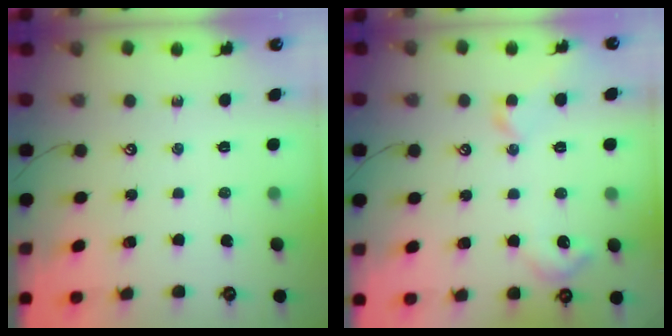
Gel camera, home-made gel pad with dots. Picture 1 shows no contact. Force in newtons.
{"total": 5.0, "press": 5.0, "slide": 0.7}